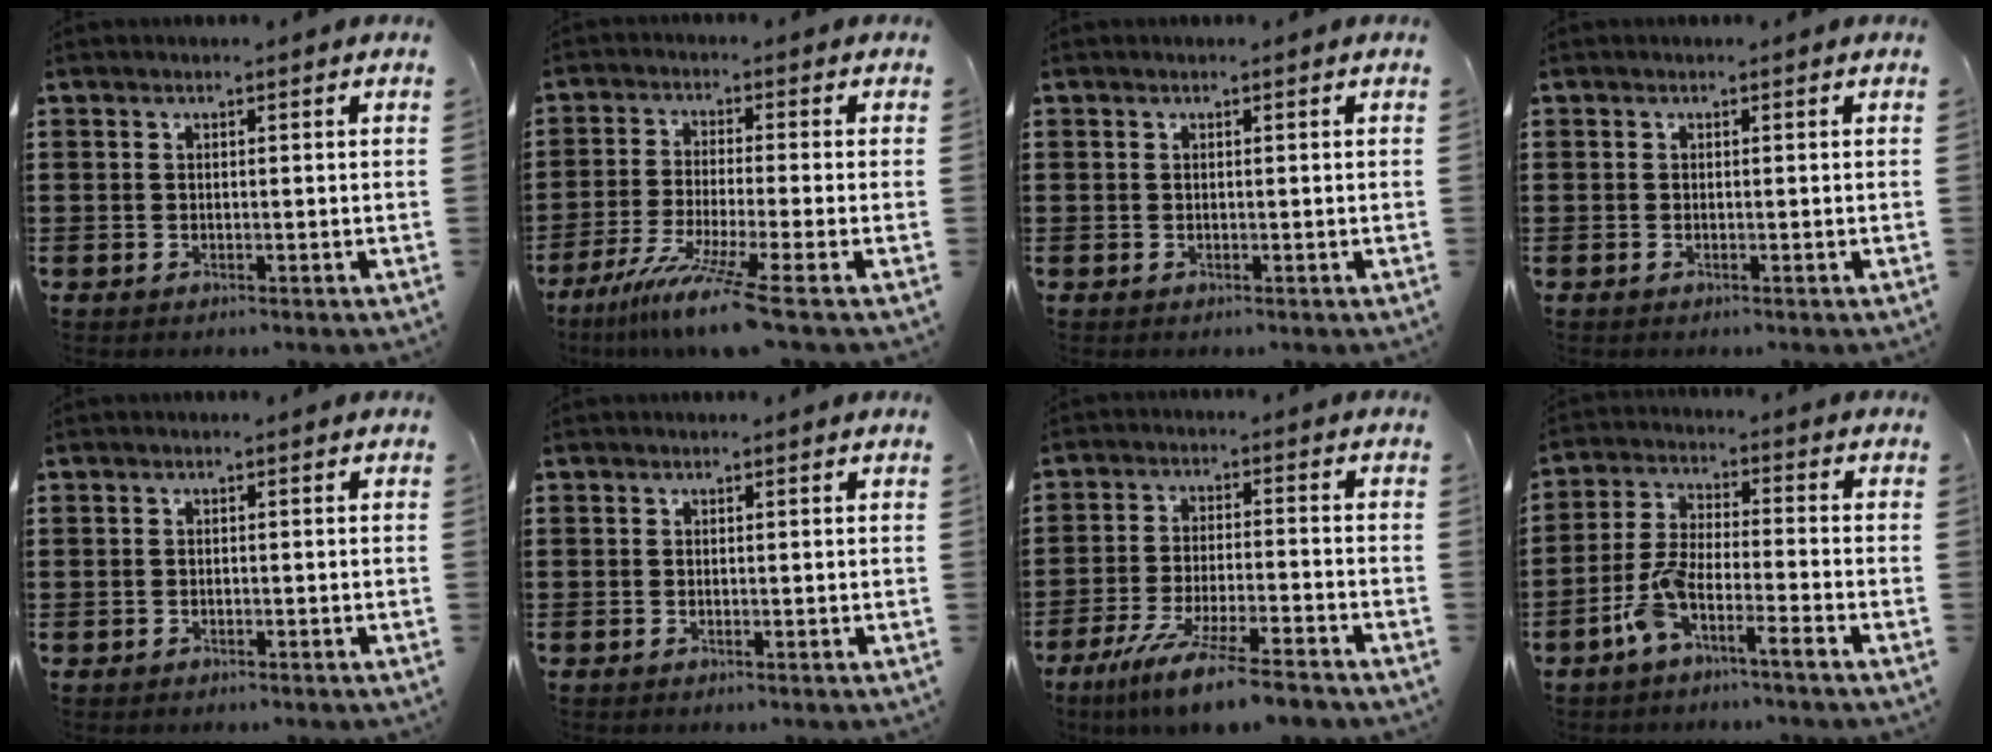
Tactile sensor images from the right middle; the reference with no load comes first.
{"total": 8.3, "force": [-6.1, -1.1, 5.6], "torque": [-0.115, -0.023, -0.119]}
{"total": 0.0}
{"total": 0.0}
{"total": 0.5, "force": [-0.5, 0.2, 0.0], "torque": [-0.001, 0.001, -0.011]}
{"total": 0.0}
{"total": 8.8, "force": [-7.5, 0.0, 4.7], "torque": [-0.092, -0.002, -0.142]}
{"total": 6.6, "force": [-4.8, 0.7, 4.5], "torque": [-0.110, -0.008, -0.097]}